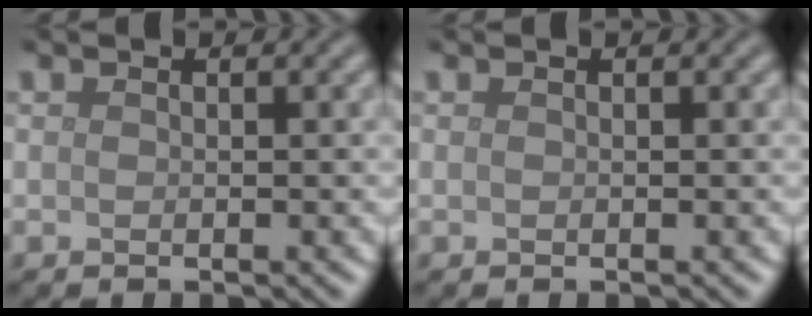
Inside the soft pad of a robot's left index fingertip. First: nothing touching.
{"total": 0.0}